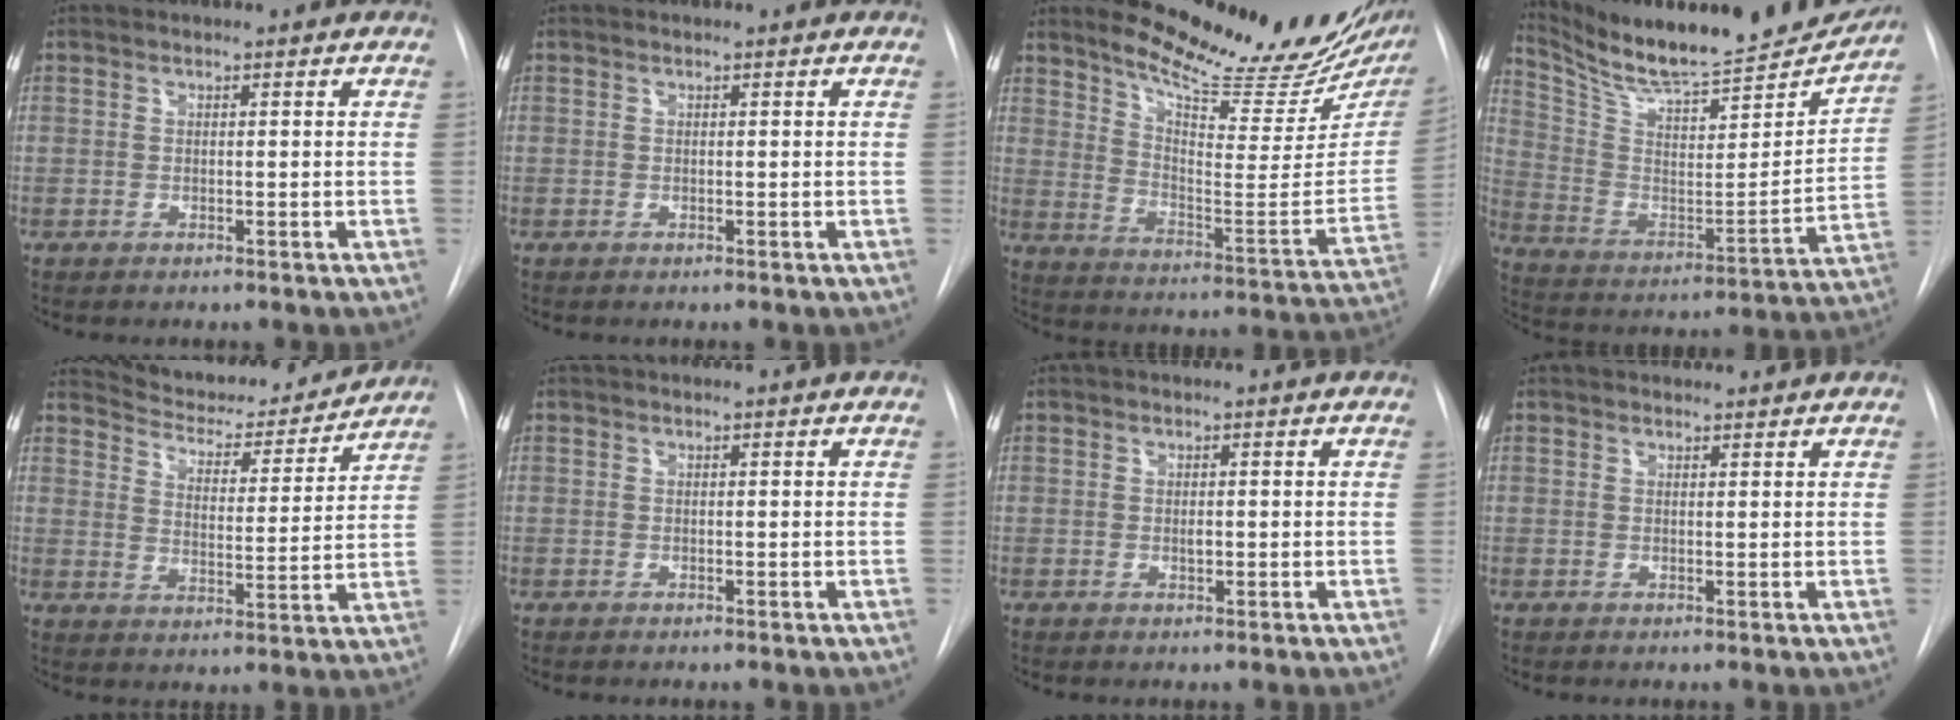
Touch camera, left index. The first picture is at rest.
{"total": 0.0}
{"total": 22.7, "force": [19.3, 3.8, 11.3], "torque": [-0.171, -0.083, 0.257]}
{"total": 23.7, "force": [21.8, 2.9, 9.0], "torque": [-0.156, -0.056, 0.327]}
{"total": 13.8, "force": [13.3, 2.6, 2.7], "torque": [-0.036, -0.015, 0.187]}
{"total": 0.0}
{"total": 0.7, "force": [0.0, 0.3, 0.6], "torque": [-0.010, -0.001, 0.001]}
{"total": 3.3, "force": [3.2, 0.8, 0.7], "torque": [-0.011, 0.023, 0.045]}